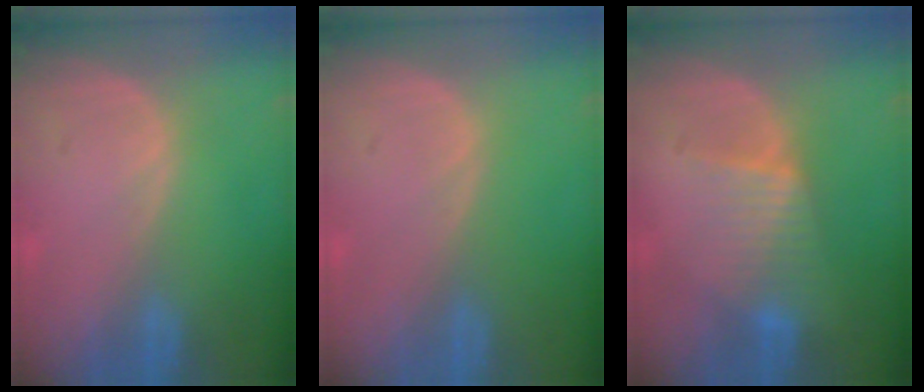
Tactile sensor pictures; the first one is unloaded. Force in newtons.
{"total": 0.0}
{"total": 5.0, "press": 4.9, "slide": 0.4}